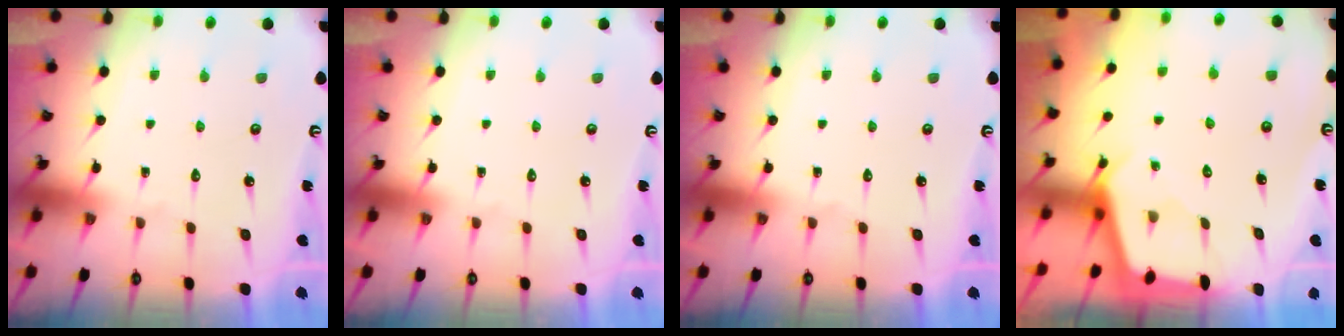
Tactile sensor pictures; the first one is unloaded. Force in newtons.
{"total": 0.0}
{"total": 0.0}
{"total": 2.4, "press": 2.4, "slide": 0.3}